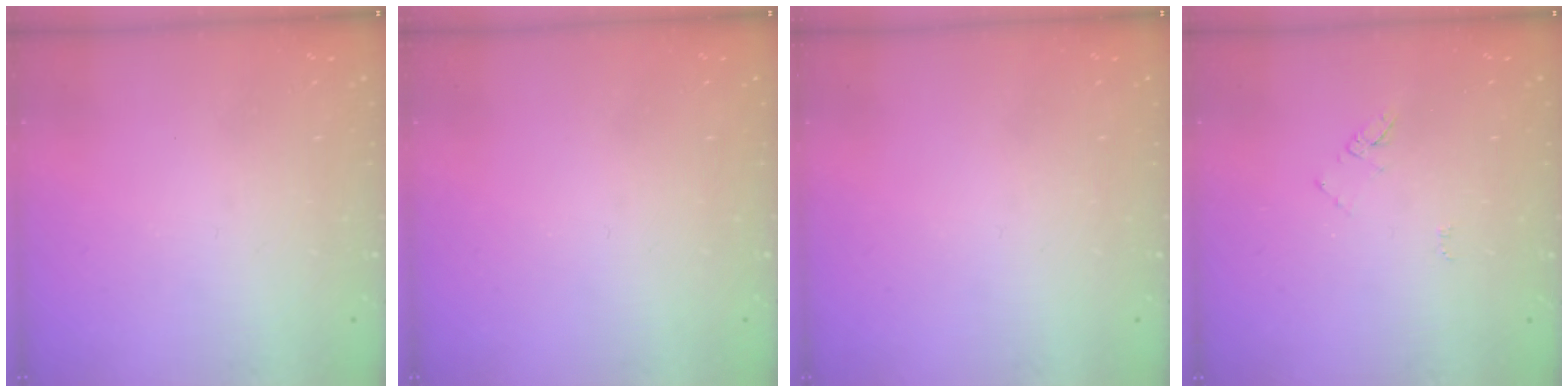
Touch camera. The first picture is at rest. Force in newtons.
{"total": 0.0}
{"total": 0.0}
{"total": 4.3, "press": 4.3, "slide": 0.5}